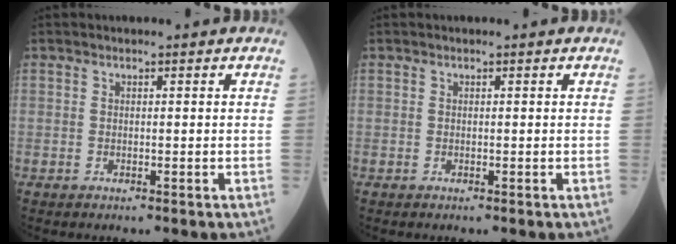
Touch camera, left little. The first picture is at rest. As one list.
[{"total": 0.0}]